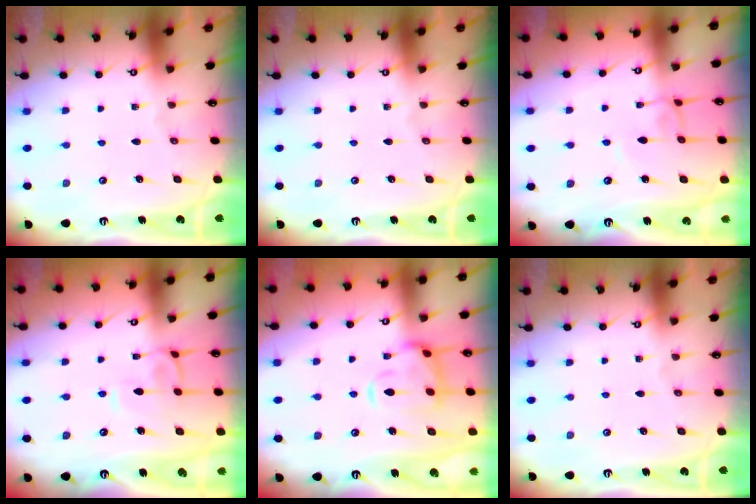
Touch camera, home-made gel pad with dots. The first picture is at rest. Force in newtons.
{"total": 0.0}
{"total": 3.4, "press": 3.4, "slide": 0.1}
{"total": 1.9, "press": 1.8, "slide": 0.7}
{"total": 5.4, "press": 5.2, "slide": 1.4}
{"total": 0.0}